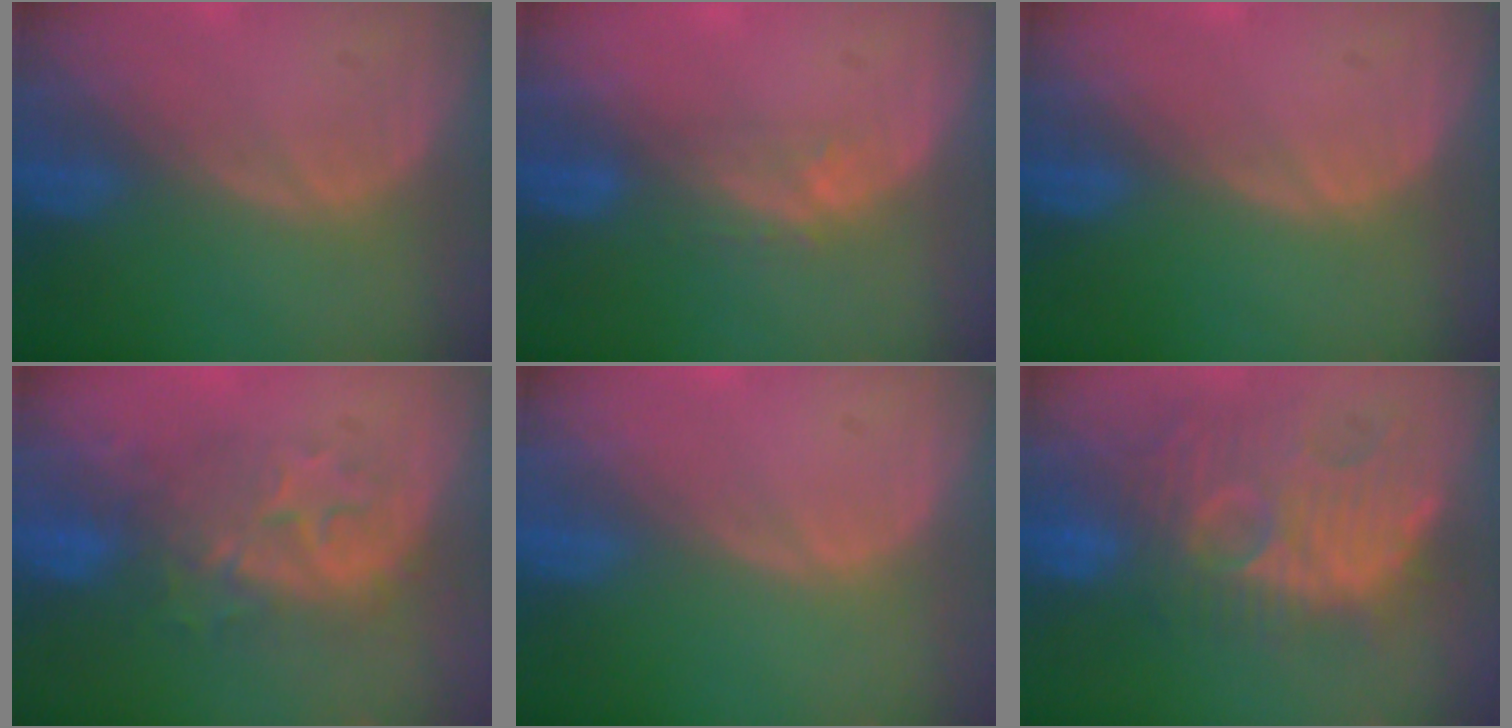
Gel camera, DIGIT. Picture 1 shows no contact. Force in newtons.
{"total": 2.8, "press": 2.1, "slide": 1.7}
{"total": 0.0}
{"total": 8.0, "press": 7.8, "slide": 1.7}
{"total": 0.0}
{"total": 12.1, "press": 11.7, "slide": 2.9}